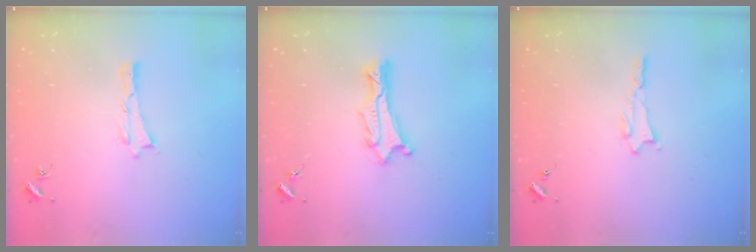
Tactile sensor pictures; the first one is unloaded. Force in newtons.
{"total": 1.3, "press": 1.2, "slide": 0.1}
{"total": 0.9, "press": 0.9, "slide": 0.2}